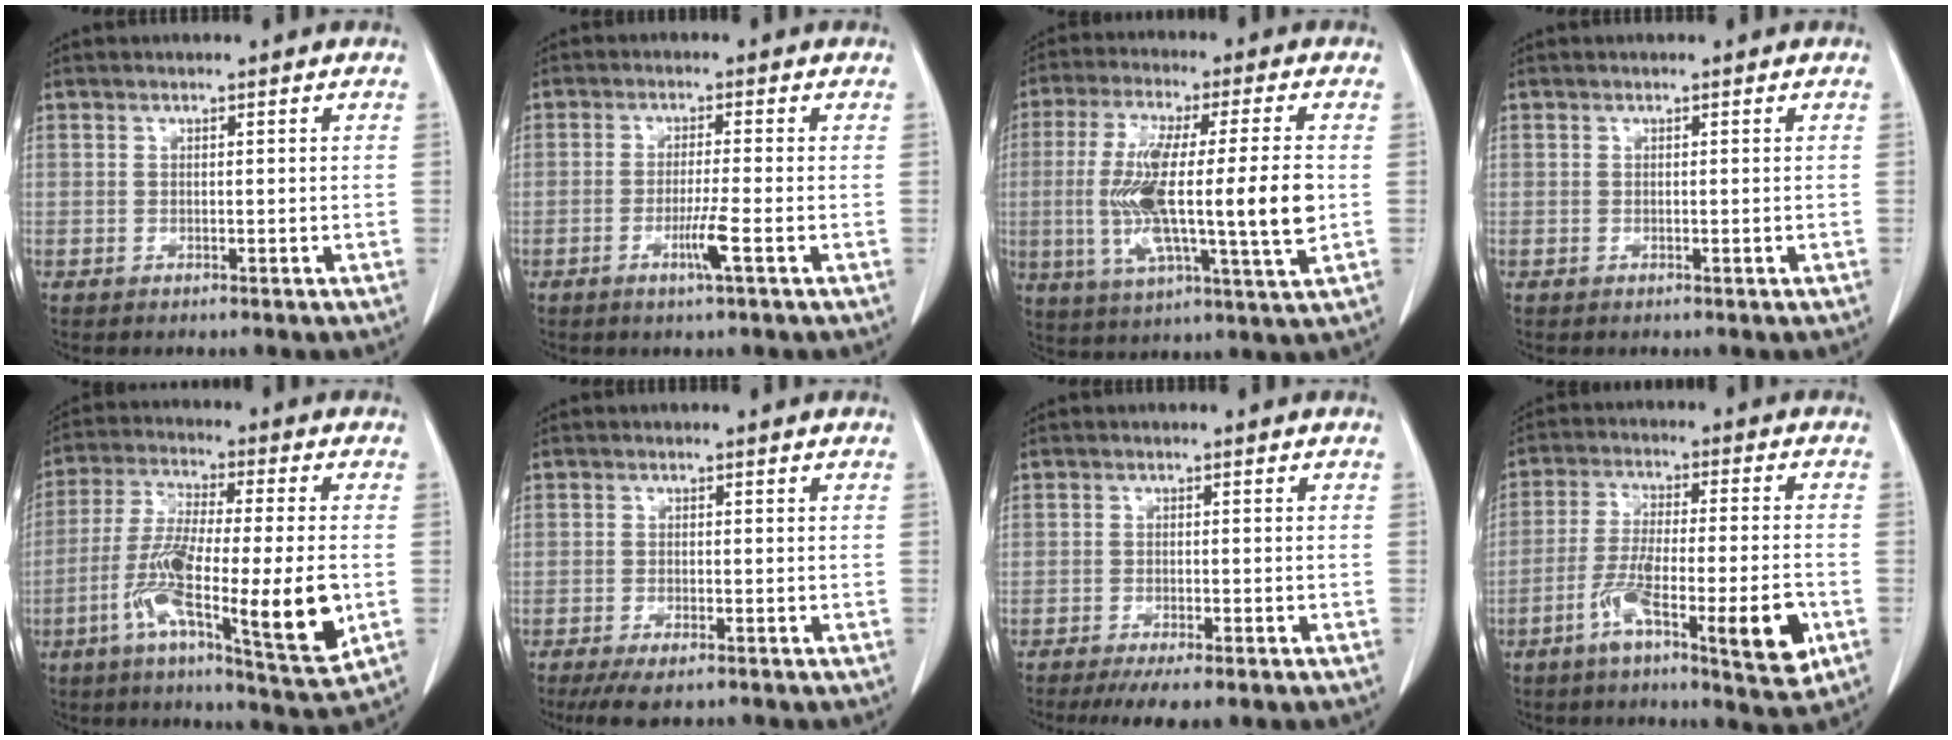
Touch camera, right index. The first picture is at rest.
{"total": 3.9, "force": [-1.6, -0.5, 3.6], "torque": [-0.069, -0.009, -0.032]}
{"total": 17.7, "force": [-0.9, 1.7, 17.6], "torque": [-0.333, -0.006, -0.018]}
{"total": 0.0}
{"total": 18.3, "force": [-4.8, 2.0, 17.6], "torque": [-0.299, -0.019, -0.079]}
{"total": 4.8, "force": [-3.5, 1.3, 3.0], "torque": [-0.043, -0.009, -0.056]}
{"total": 6.3, "force": [-4.6, 1.2, 4.2], "torque": [-0.051, -0.012, -0.067]}
{"total": 13.0, "force": [-5.5, 1.8, 11.6], "torque": [-0.194, -0.004, -0.089]}